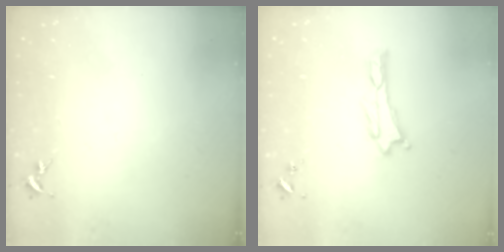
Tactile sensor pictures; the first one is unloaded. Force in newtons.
{"total": 0.5, "press": 0.5, "slide": 0.2}